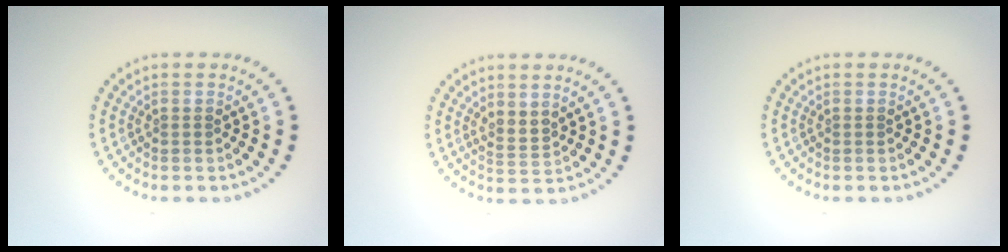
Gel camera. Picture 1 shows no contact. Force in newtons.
{"total": 1.7, "press": 1.3, "slide": 1.1}
{"total": 0.0}